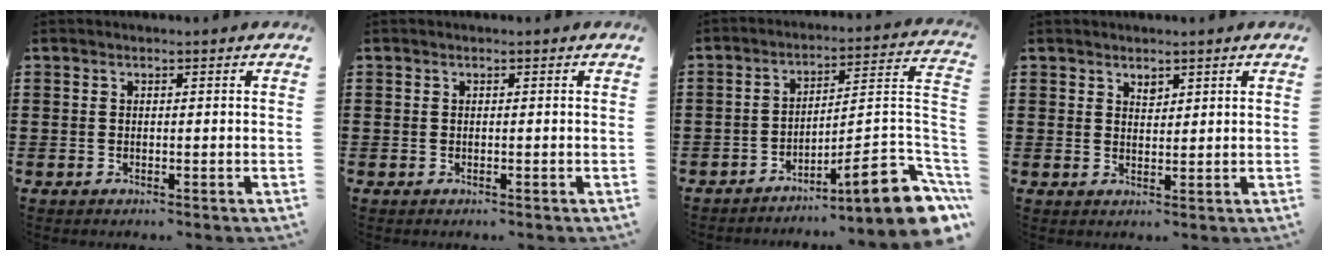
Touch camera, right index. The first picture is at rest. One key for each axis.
{"total": 0.0}
{"total": 10.5, "fx": -6.1, "fy": 1.8, "fz": 8.3, "tx": -0.114, "ty": -0.003, "tz": -0.115}
{"total": 1.6, "fx": 1.3, "fy": 0.8, "fz": 0.4, "tx": -0.003, "ty": -0.001, "tz": 0.024}